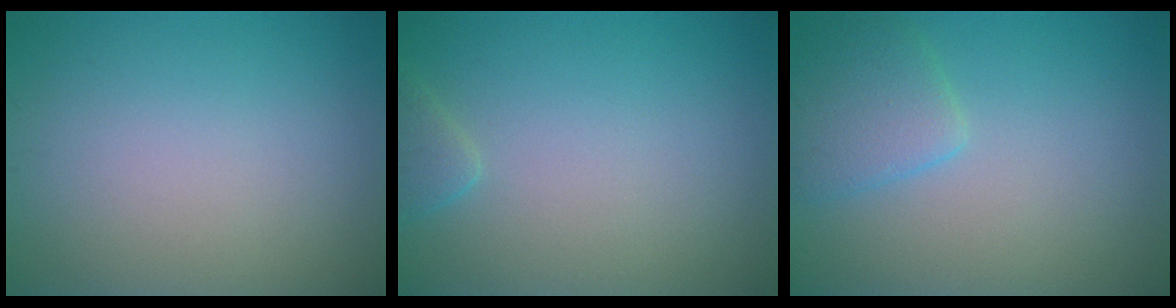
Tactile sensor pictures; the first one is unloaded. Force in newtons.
{"total": 1.3, "press": 1.3, "slide": 0.1}
{"total": 3.0, "press": 3.0, "slide": 0.3}